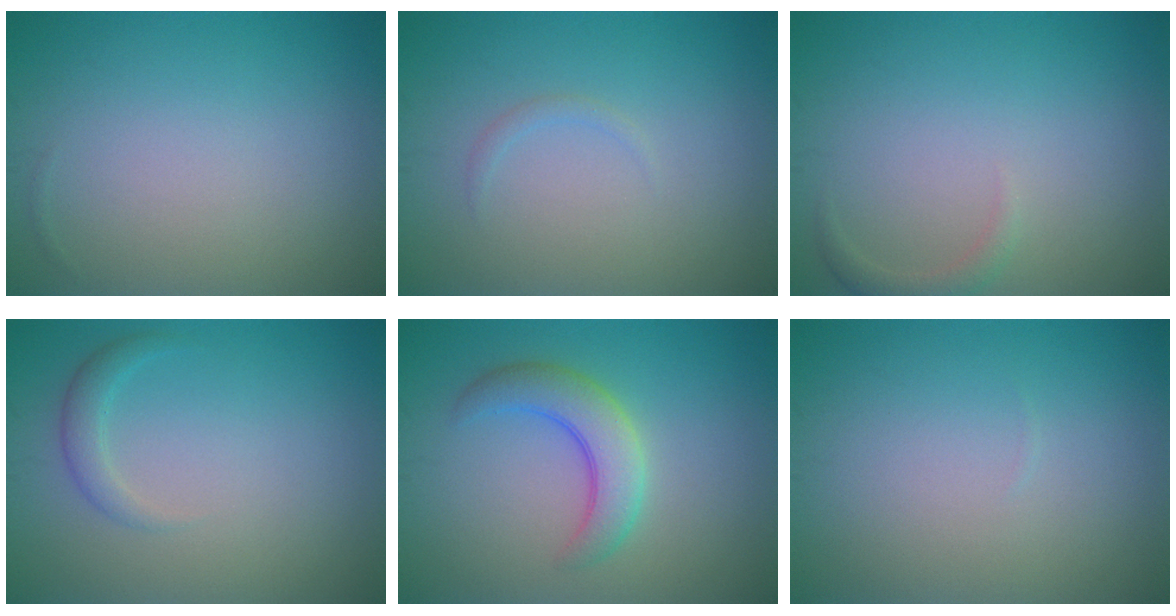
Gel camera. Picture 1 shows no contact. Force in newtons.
{"total": 0.7, "press": 0.7, "slide": 0.1}
{"total": 1.3, "press": 1.2, "slide": 0.2}
{"total": 1.6, "press": 1.6, "slide": 0.1}
{"total": 4.3, "press": 4.2, "slide": 0.2}
{"total": 0.0}